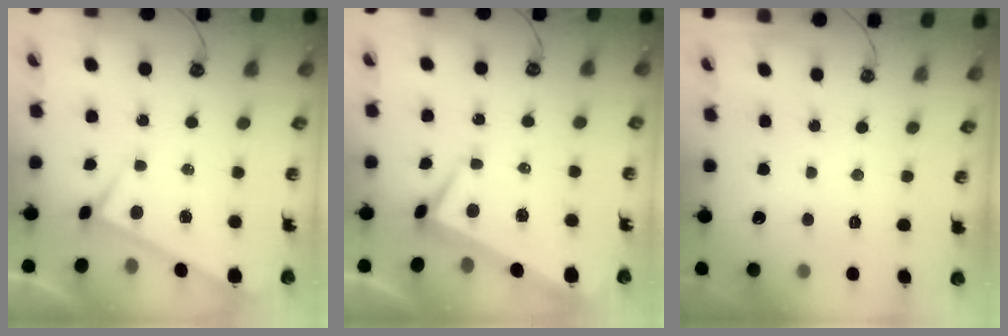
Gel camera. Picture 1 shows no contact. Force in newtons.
{"total": 4.4, "press": 4.3, "slide": 1.1}
{"total": 0.0}